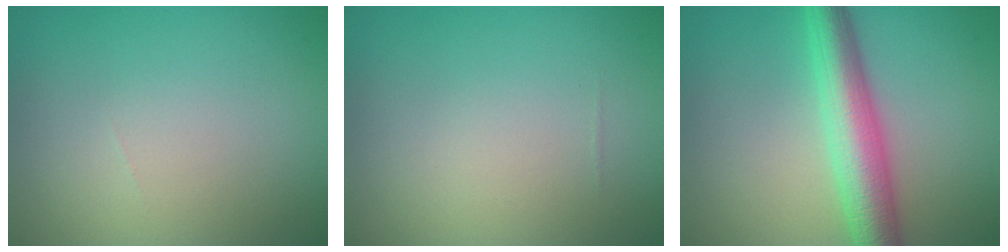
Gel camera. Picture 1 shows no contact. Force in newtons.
{"total": 0.0}
{"total": 6.3, "press": 6.3, "slide": 0.0}